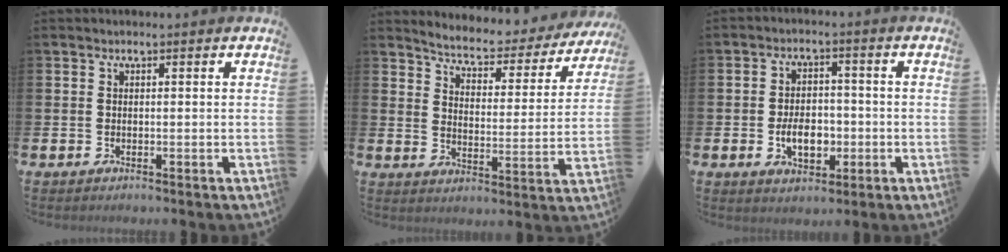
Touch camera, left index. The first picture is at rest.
{"total": 4.4, "force": [4.2, 0.9, 0.8], "torque": [-0.044, -0.036, 0.065]}
{"total": 5.2, "force": [-1.3, 3.5, 3.6], "torque": [-0.052, 0.003, -0.027]}